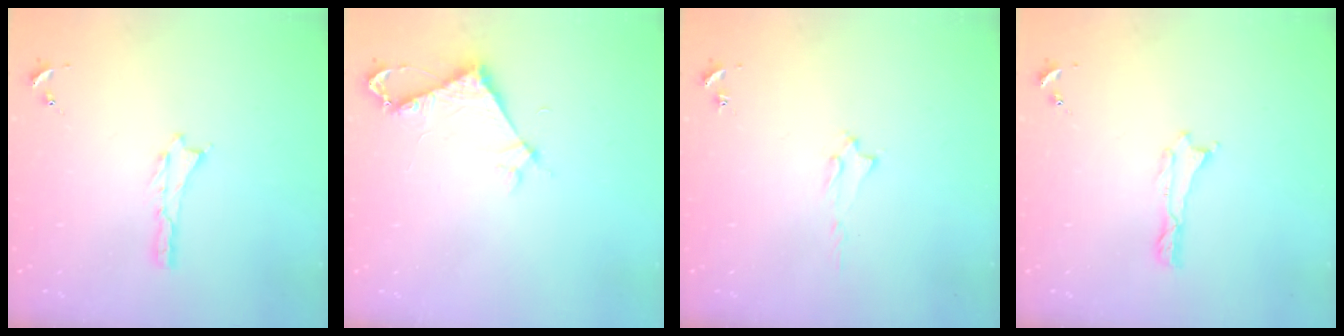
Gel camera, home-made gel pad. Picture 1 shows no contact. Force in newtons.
{"total": 3.9, "press": 3.8, "slide": 0.3}
{"total": 1.6, "press": 1.6, "slide": 0.2}
{"total": 0.0}